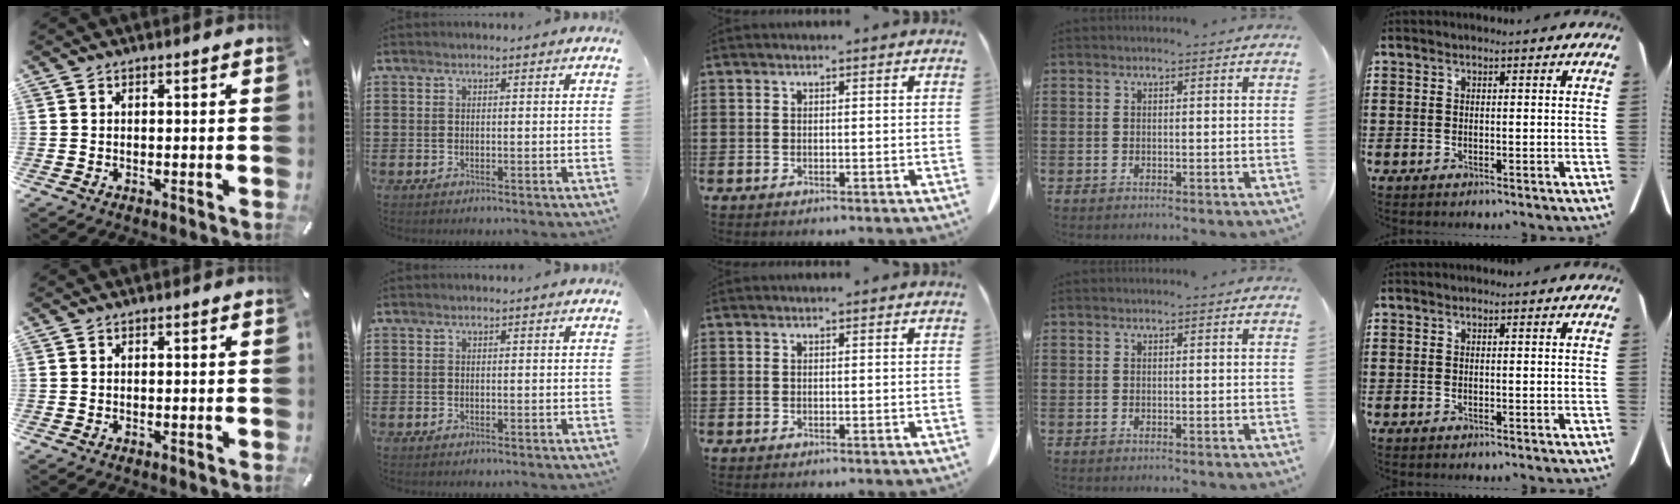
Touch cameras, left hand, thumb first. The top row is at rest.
{}